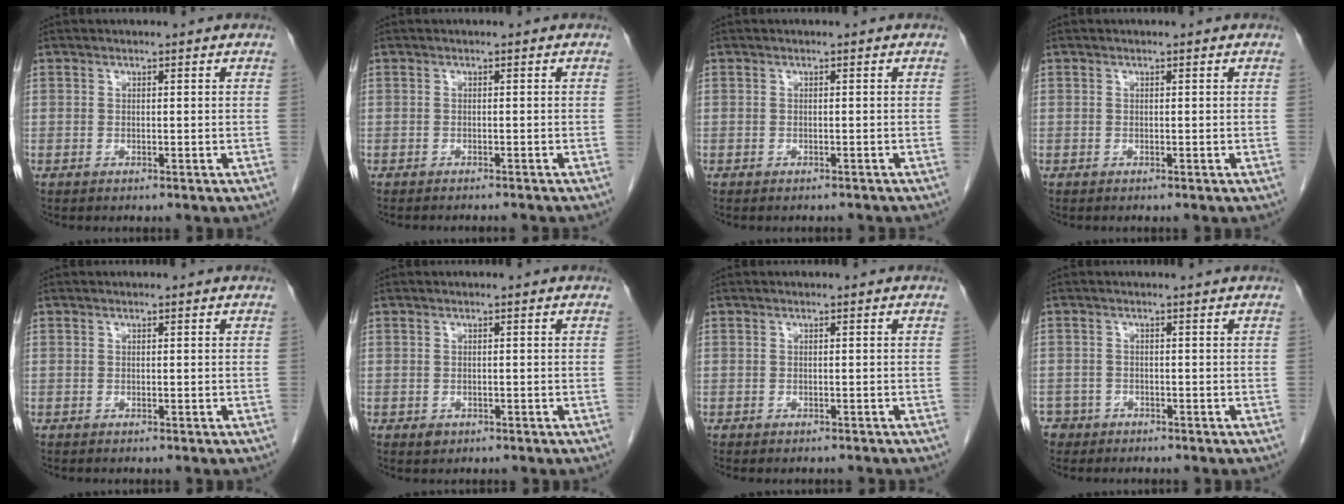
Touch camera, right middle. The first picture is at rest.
{"total": 4.7, "force": [-4.4, 0.3, 1.7], "torque": [-0.018, -0.011, -0.053]}
{"total": 3.9, "force": [-3.6, 0.9, 1.2], "torque": [-0.021, -0.006, -0.040]}
{"total": 0.0}
{"total": 0.0}
{"total": 1.0, "force": [-0.5, 0.8, 0.4], "torque": [-0.006, 0.001, -0.002]}
{"total": 3.2, "force": [-2.9, 0.9, 1.1], "torque": [-0.017, -0.004, -0.033]}
{"total": 2.5, "force": [-1.8, 1.8, 0.2], "torque": [0.004, 0.007, -0.029]}